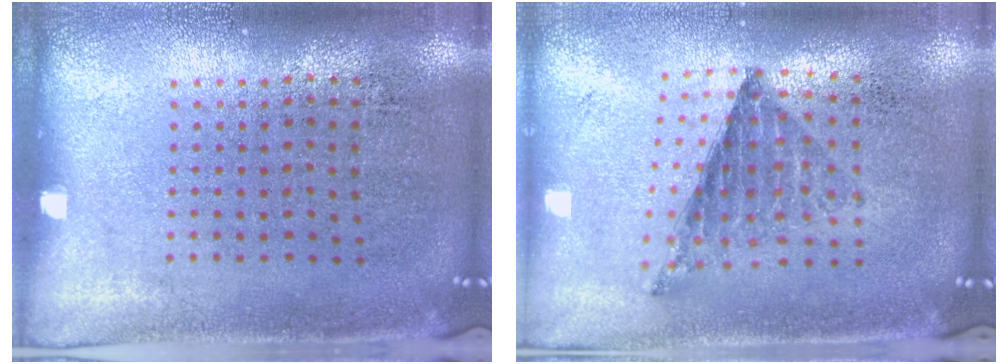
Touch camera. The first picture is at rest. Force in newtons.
{"total": 0.8, "press": 0.8, "slide": 0.0}